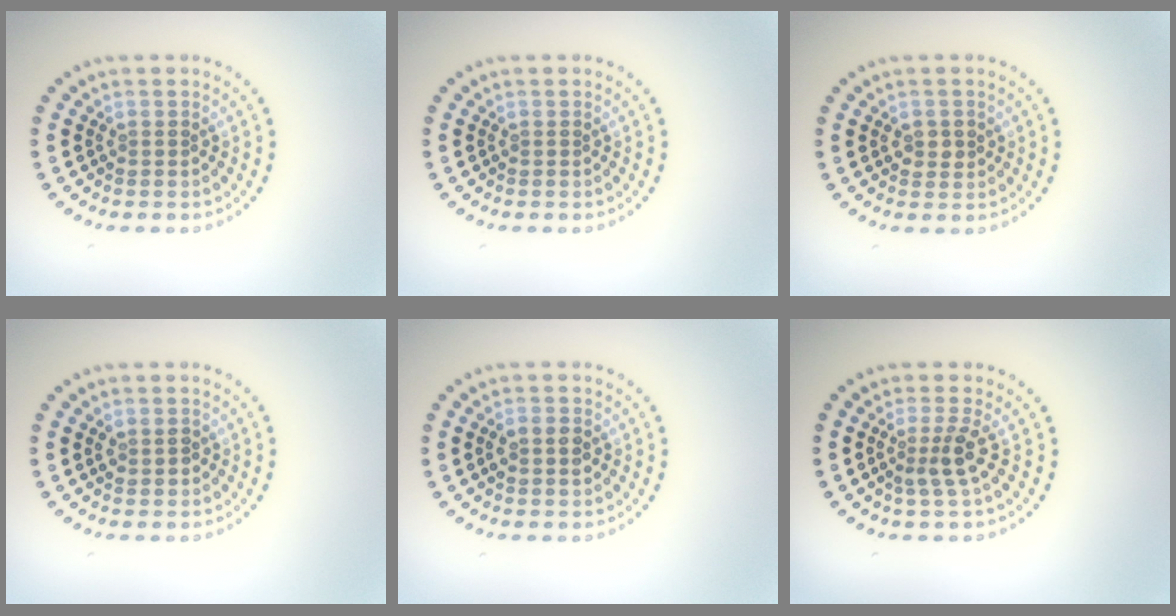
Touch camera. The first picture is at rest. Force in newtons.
{"total": 0.0}
{"total": 1.6, "press": 1.6, "slide": 0.2}
{"total": 1.4, "press": 1.3, "slide": 0.4}
{"total": 1.9, "press": 1.9, "slide": 0.0}
{"total": 2.4, "press": 1.7, "slide": 1.6}